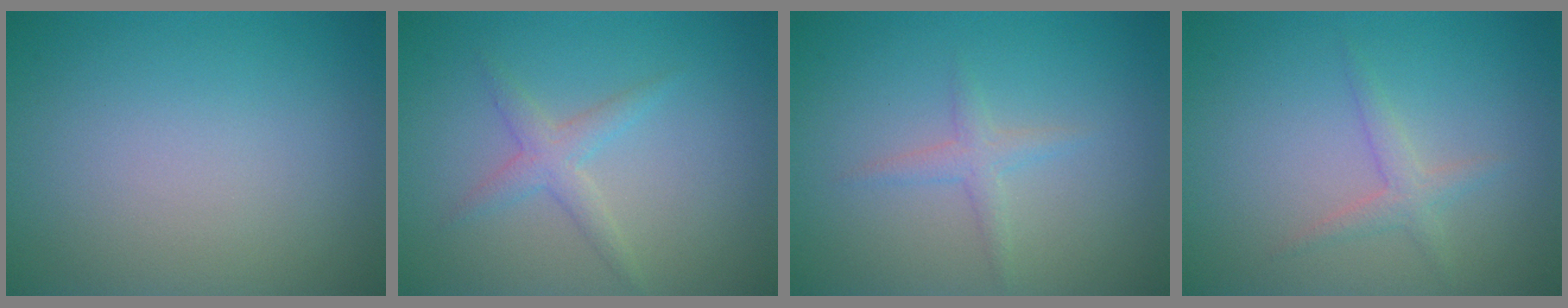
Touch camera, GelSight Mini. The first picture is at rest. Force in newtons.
{"total": 2.0, "press": 2.0, "slide": 0.1}
{"total": 1.4, "press": 1.4, "slide": 0.0}
{"total": 1.6, "press": 1.6, "slide": 0.0}